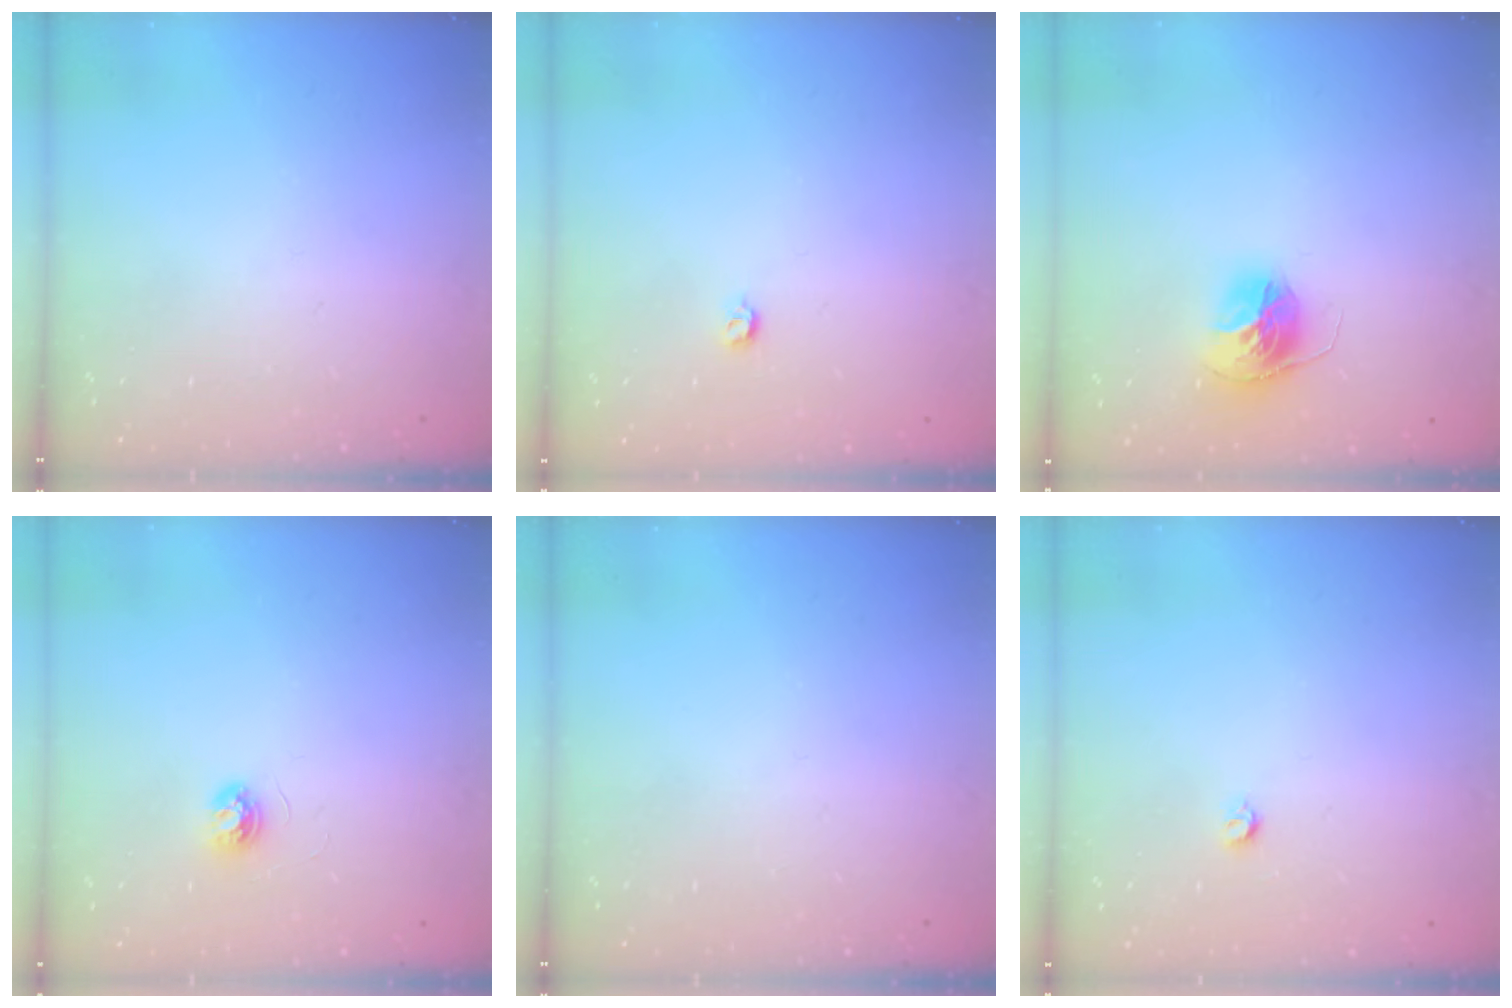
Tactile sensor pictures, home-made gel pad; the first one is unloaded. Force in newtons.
{"total": 3.5, "press": 3.4, "slide": 0.6}
{"total": 12.9, "press": 12.8, "slide": 1.2}
{"total": 3.7, "press": 3.7, "slide": 0.5}
{"total": 0.0}
{"total": 3.0, "press": 3.0, "slide": 0.3}